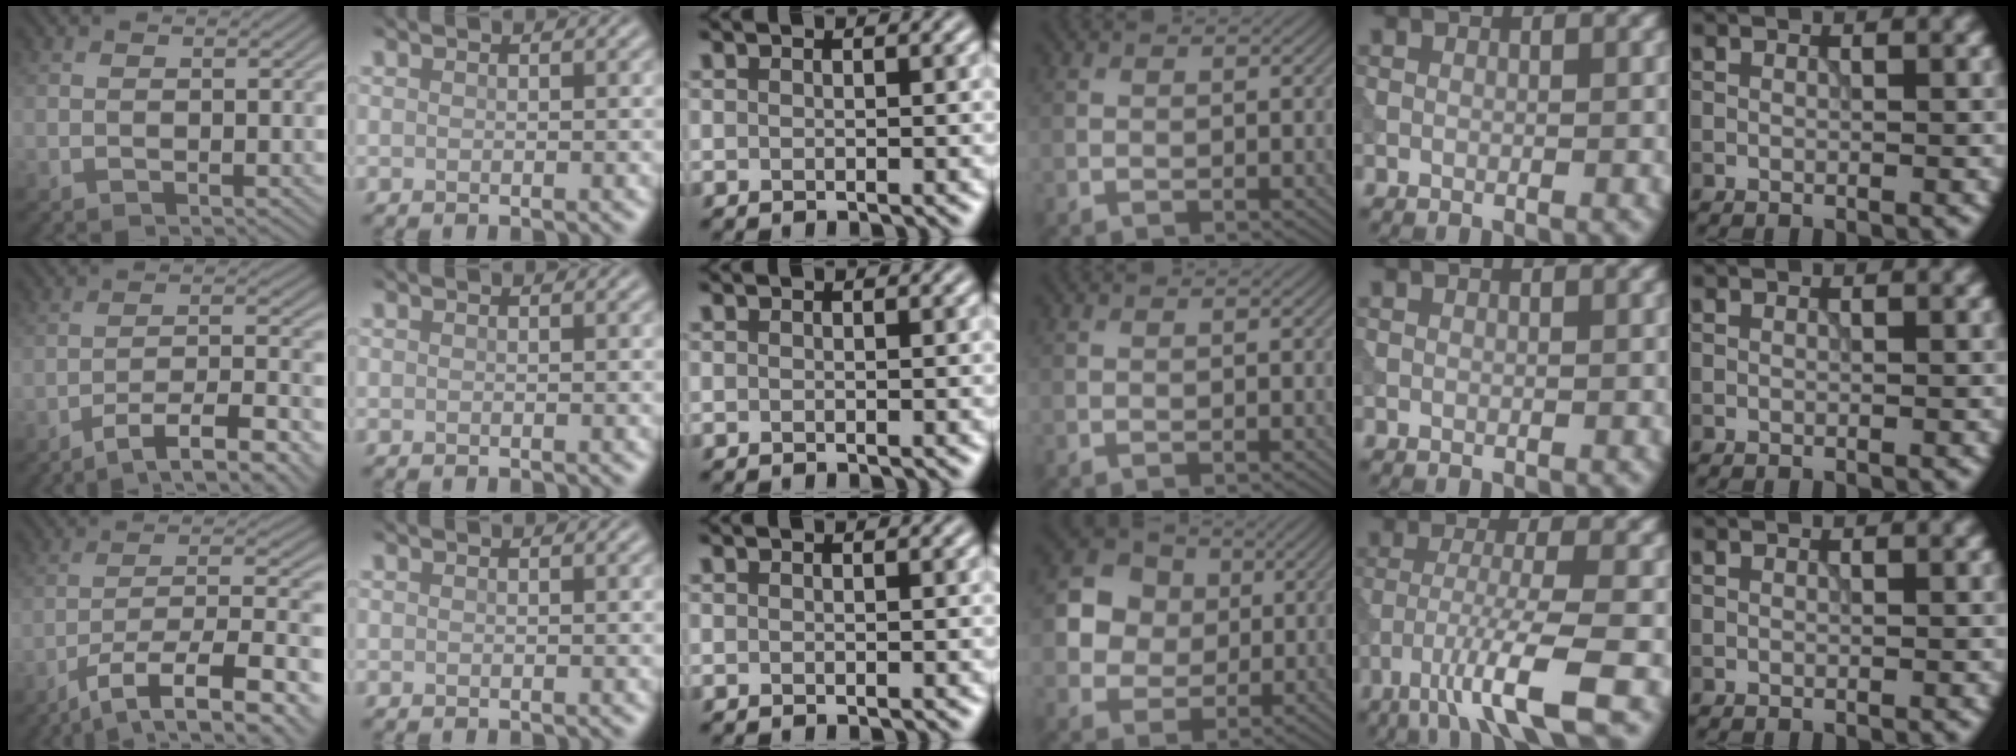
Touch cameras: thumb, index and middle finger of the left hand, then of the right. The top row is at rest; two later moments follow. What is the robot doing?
{"motion": "extract", "object": "tissue"}